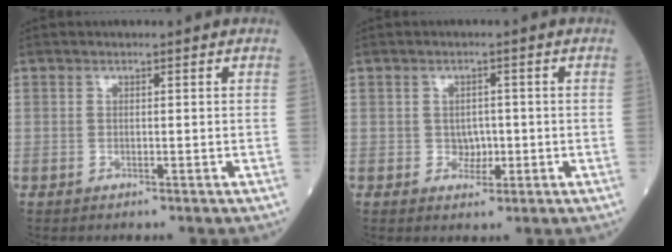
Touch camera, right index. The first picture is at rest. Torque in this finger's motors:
{"motor_torque": [-0.24, 0.00, -0.06, -0.01]}